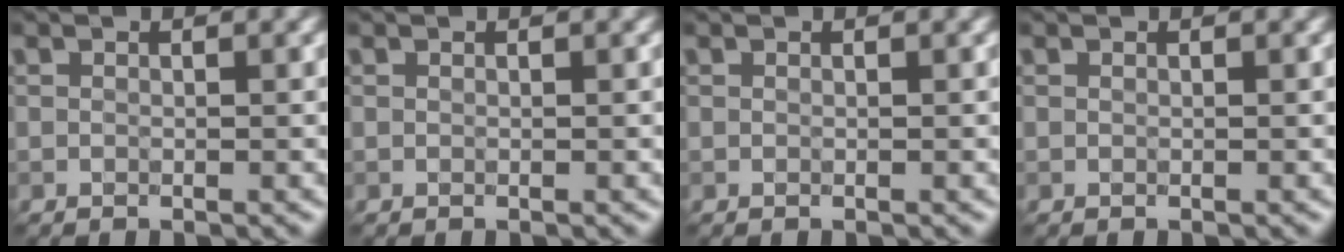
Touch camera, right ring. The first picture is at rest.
{"total": 0.0}
{"total": 0.0}
{"total": 0.0}